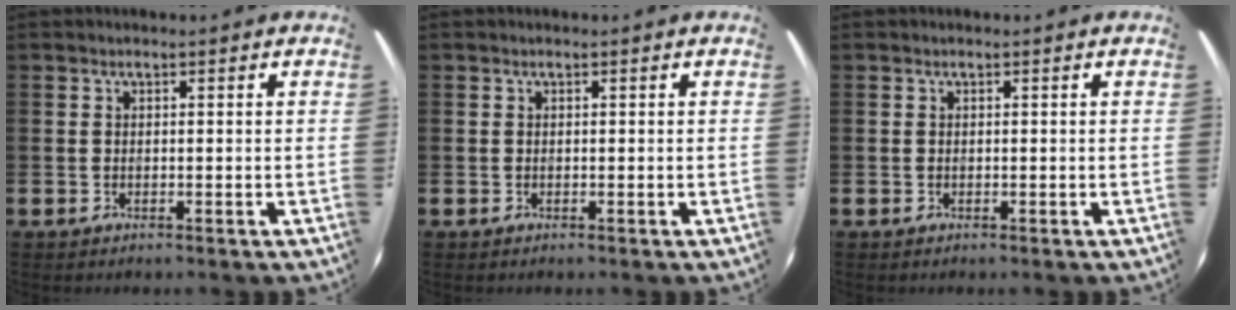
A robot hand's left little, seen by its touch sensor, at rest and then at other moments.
{"total": 0.0}
{"total": 0.0}